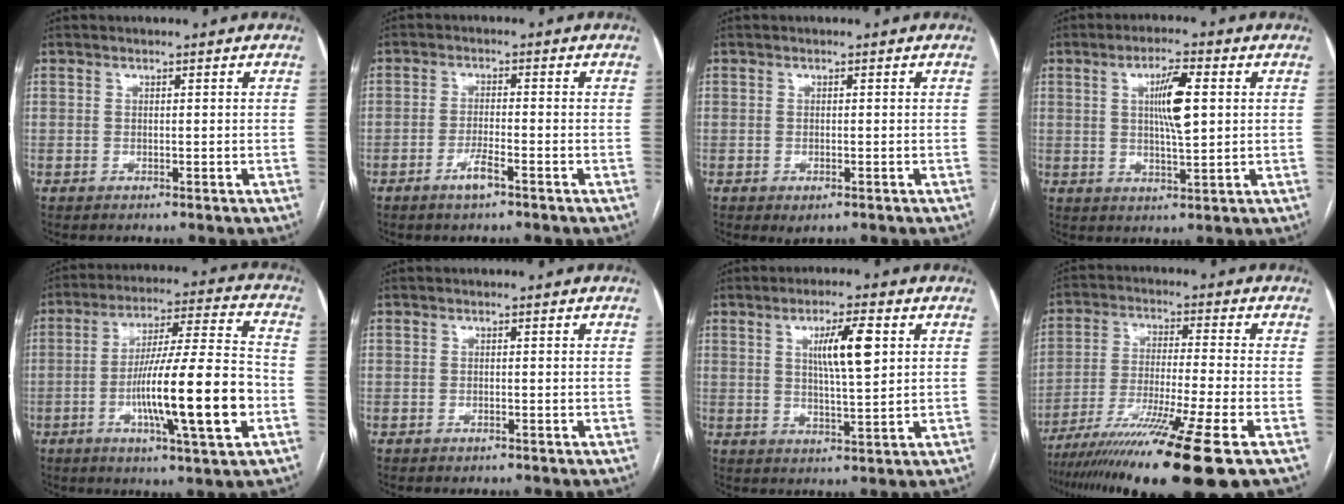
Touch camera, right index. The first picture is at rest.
{"total": 3.3, "force": [-2.1, 0.3, 2.5], "torque": [-0.050, -0.002, -0.039]}
{"total": 1.6, "force": [-0.8, 0.7, 1.2], "torque": [-0.015, -0.002, -0.005]}
{"total": 6.9, "force": [1.6, 1.0, 6.6], "torque": [-0.120, 0.004, 0.030]}
{"total": 17.5, "force": [-4.6, 0.6, 16.9], "torque": [-0.290, -0.003, -0.073]}
{"total": 0.5, "force": [-0.4, 0.2, 0.3], "torque": [-0.006, -0.001, -0.004]}
{"total": 7.3, "force": [2.3, 0.8, 6.9], "torque": [-0.120, 0.003, 0.040]}
{"total": 17.7, "force": [-11.7, -1.5, 13.2], "torque": [-0.215, -0.049, -0.198]}